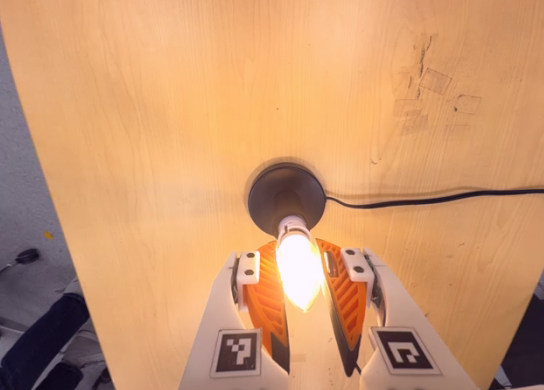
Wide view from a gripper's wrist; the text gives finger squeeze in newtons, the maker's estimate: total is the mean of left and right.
{"total": 12.8, "left": 12.3, "right": 13.4}